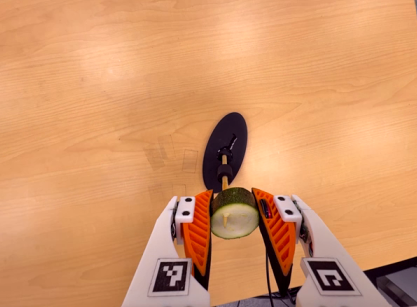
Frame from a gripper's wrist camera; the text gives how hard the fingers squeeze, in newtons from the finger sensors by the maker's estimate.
{"total": 13.2, "left": 13.6, "right": 12.9}